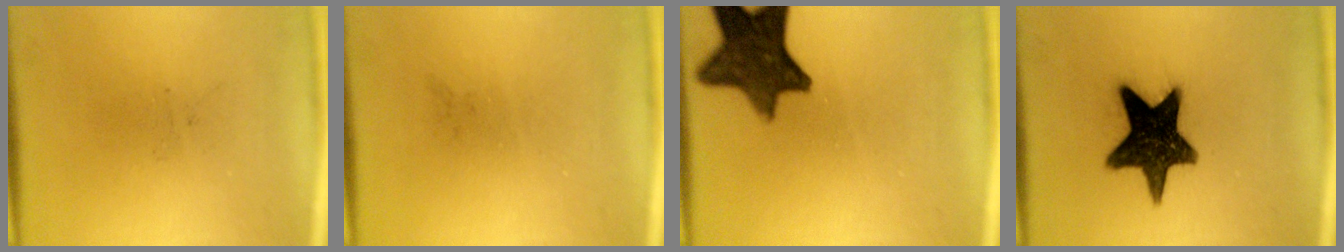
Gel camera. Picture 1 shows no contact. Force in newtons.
{"total": 0.0}
{"total": 12.0}
{"total": 15.4}